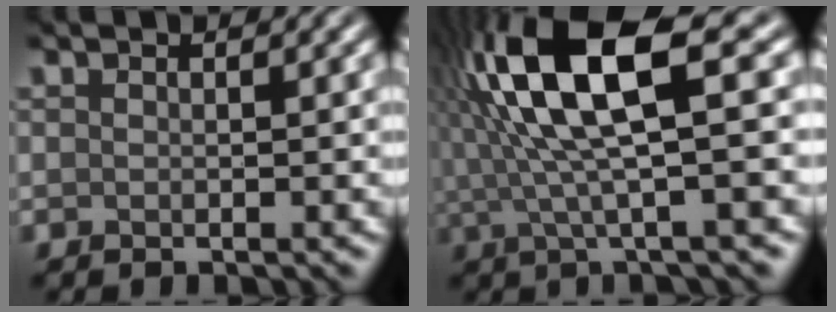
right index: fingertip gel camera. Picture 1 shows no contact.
{"total": 11.5, "force": [2.5, 2.8, 10.9], "torque": [-0.212, 0.019, 0.048]}